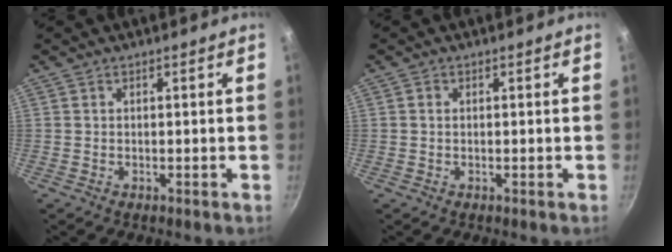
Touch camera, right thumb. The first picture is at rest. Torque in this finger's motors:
{"motor_torque": [-0.43, 0.64, 0.51, -0.30, 0.03]}